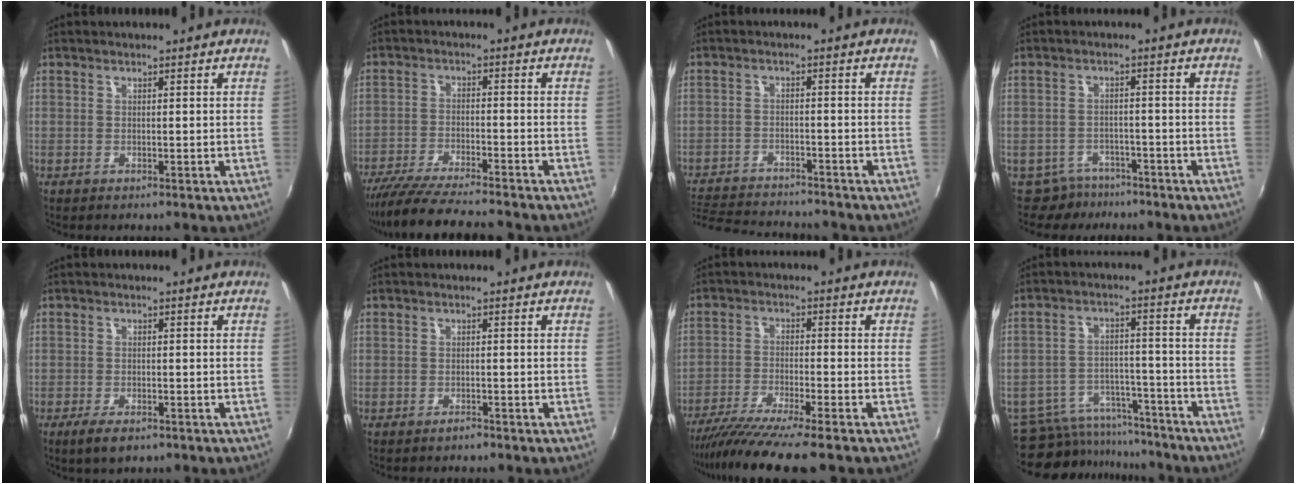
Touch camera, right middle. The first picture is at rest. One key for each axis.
{"total": 13.9, "fx": -12.4, "fy": 0.9, "fz": 6.2, "tx": -0.133, "ty": -0.026, "tz": -0.207}
{"total": 13.3, "fx": -12.0, "fy": 3.3, "fz": 4.6, "tx": -0.116, "ty": -0.012, "tz": -0.188}
{"total": 5.6, "fx": -4.6, "fy": 3.2, "fz": -0.1, "tx": -0.012, "ty": 0.007, "tz": -0.075}
{"total": 4.5, "fx": -3.0, "fy": 1.7, "fz": 3.0, "tx": -0.071, "ty": -0.016, "tz": -0.054}
{"total": 1.2, "fx": -1.1, "fy": 0.5, "fz": 0.2, "tx": -0.005, "ty": -0.001, "tz": -0.020}
{"total": 10.8, "fx": -8.9, "fy": -0.4, "fz": 6.0, "tx": -0.129, "ty": -0.038, "tz": -0.153}
{"total": 14.0, "fx": -12.2, "fy": 5.9, "fz": 3.3, "tx": -0.086, "ty": 0.021, "tz": -0.168}